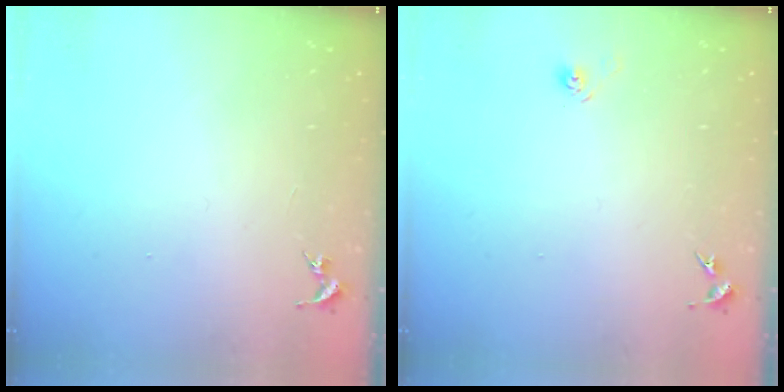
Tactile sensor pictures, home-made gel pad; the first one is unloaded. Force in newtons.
{"total": 3.3, "press": 3.0, "slide": 1.2}